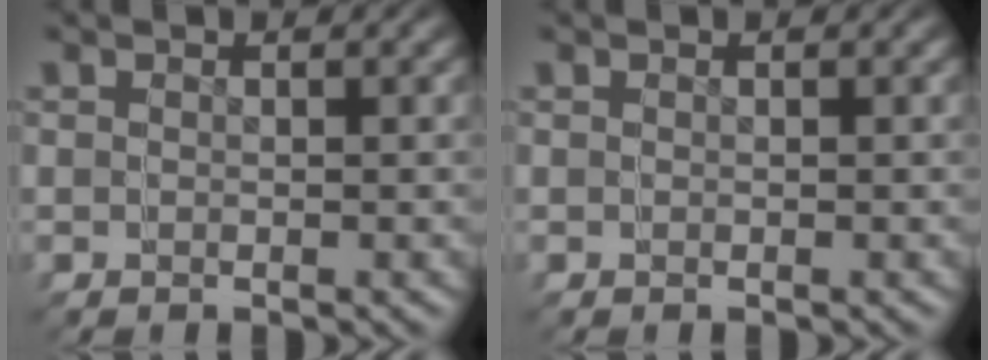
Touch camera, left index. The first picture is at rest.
{"total": 0.0}